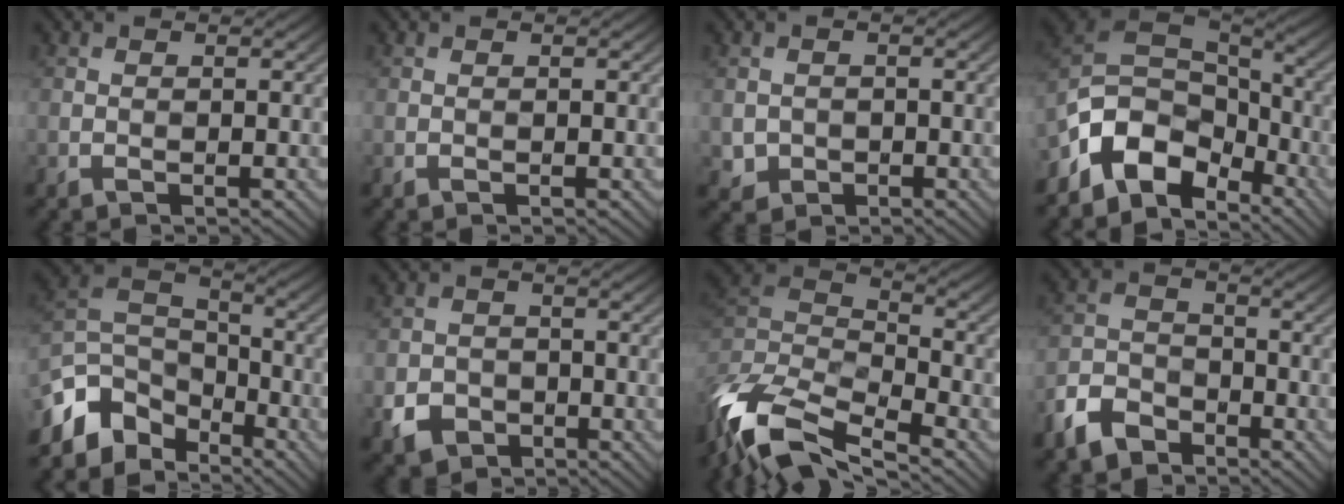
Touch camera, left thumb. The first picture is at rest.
{"total": 0.0}
{"total": 1.8, "force": [-0.5, 1.7, 0.1], "torque": [-0.005, -0.012, -0.007]}
{"total": 10.7, "force": [-5.6, 7.0, 6.0], "torque": [-0.152, -0.012, -0.100]}
{"total": 9.7, "force": [-5.9, 6.1, 4.7], "torque": [-0.122, -0.004, -0.115]}
{"total": 3.6, "force": [-1.8, 2.8, 1.2], "torque": [-0.035, -0.010, -0.031]}
{"total": 12.3, "force": [-7.7, 5.5, 7.8], "torque": [-0.212, -0.005, -0.136]}
{"total": 6.7, "force": [-4.8, 3.8, 2.9], "torque": [-0.069, -0.009, -0.107]}